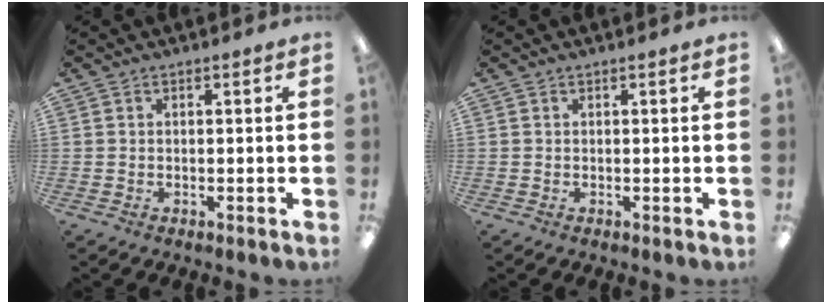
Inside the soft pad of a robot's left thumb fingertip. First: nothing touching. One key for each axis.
{"total": 0.0}